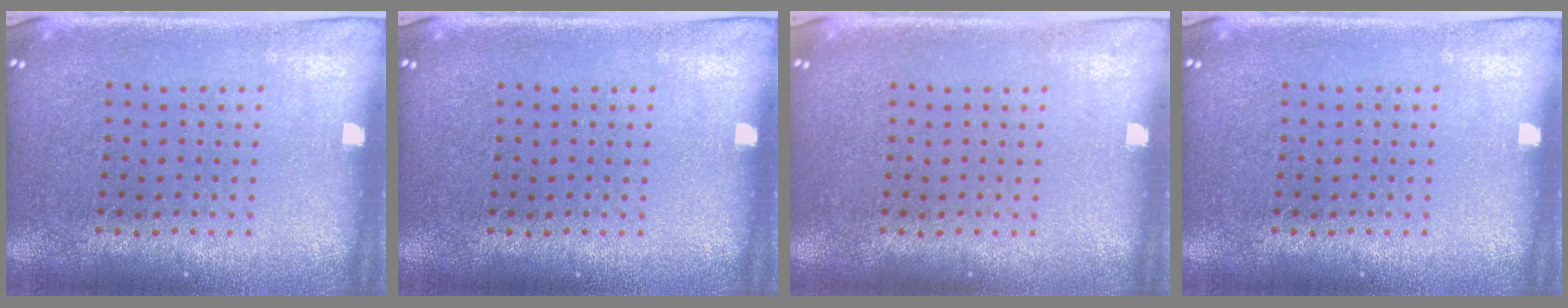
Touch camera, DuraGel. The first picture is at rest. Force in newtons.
{"total": 0.0}
{"total": 0.0}
{"total": 0.0}